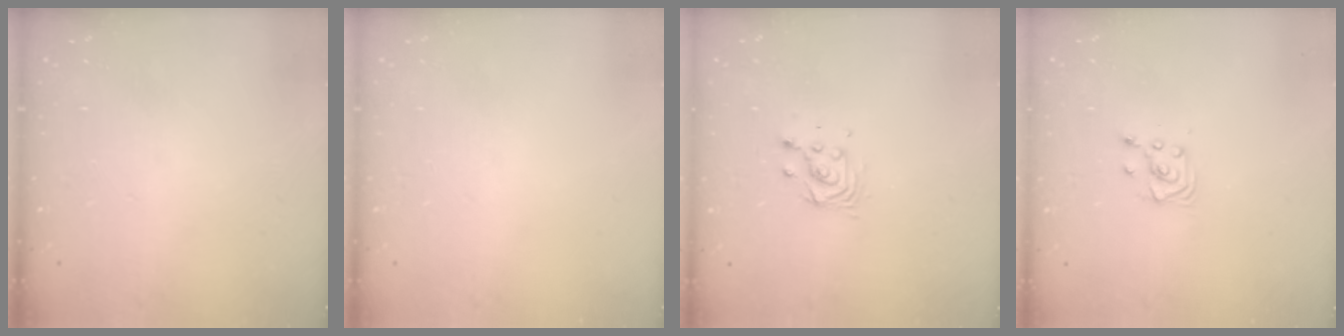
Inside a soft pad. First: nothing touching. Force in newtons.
{"total": 0.0}
{"total": 4.0, "press": 4.0, "slide": 0.1}
{"total": 3.4, "press": 3.4, "slide": 0.4}